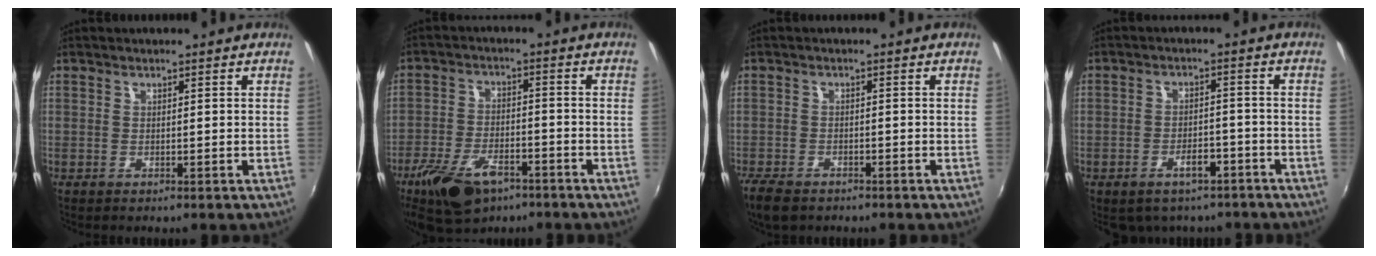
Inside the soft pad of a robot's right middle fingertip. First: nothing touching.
{"total": 12.7, "force": [-8.1, 6.1, 7.7], "torque": [-0.172, -0.021, -0.144]}
{"total": 6.1, "force": [-4.7, 2.6, 2.9], "torque": [-0.082, -0.020, -0.090]}
{"total": 6.6, "force": [-4.6, 3.8, 3.0], "torque": [-0.062, 0.009, -0.051]}